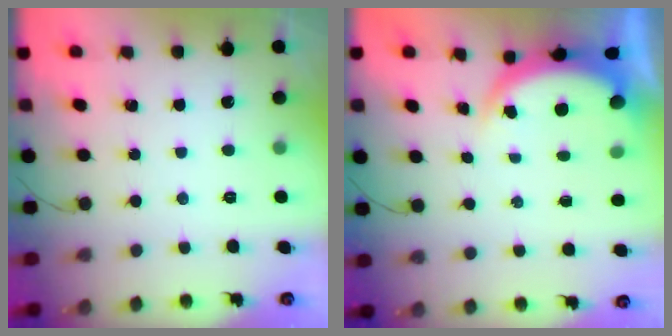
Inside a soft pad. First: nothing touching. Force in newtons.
{"total": 5.0, "press": 4.9, "slide": 0.8}